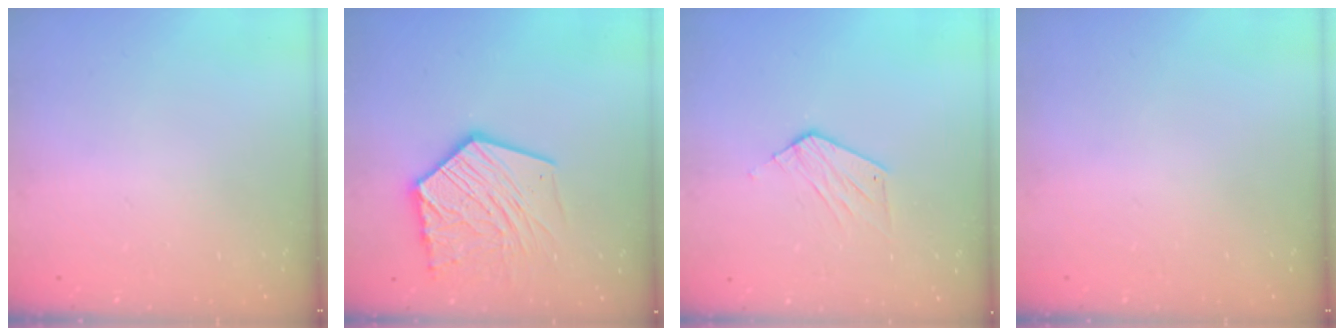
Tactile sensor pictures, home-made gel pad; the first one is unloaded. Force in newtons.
{"total": 17.9, "press": 17.8, "slide": 1.7}
{"total": 6.4, "press": 6.4, "slide": 0.2}
{"total": 0.0}